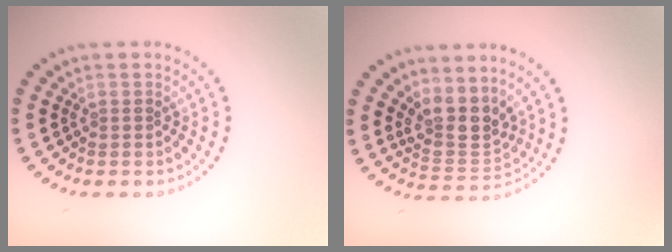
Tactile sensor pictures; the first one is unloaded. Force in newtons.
{"total": 3.7, "press": 2.8, "slide": 2.4}